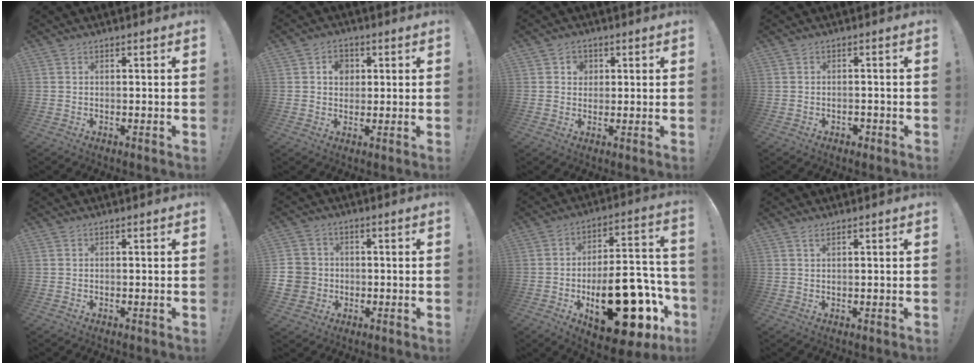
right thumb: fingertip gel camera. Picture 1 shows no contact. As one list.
[{"total": 5.0, "force": [1.2, 4.3, 2.3], "torque": [-0.021, 0.001, 0.018]}, {"total": 3.6, "force": [1.1, 3.2, 1.2], "torque": [-0.006, -0.004, 0.016]}, {"total": 1.7, "force": [-1.1, 1.1, 0.7], "torque": [-0.012, 0.001, -0.018]}, {"total": 0.0}, {"total": 8.0, "force": [-0.8, 7.6, 2.6], "torque": [-0.050, 0.014, -0.014]}, {"total": 25.4, "force": [-9.6, 11.3, 20.6], "torque": [-0.296, 0.053, -0.137]}, {"total": 1.5, "force": [0.9, 0.1, 1.2], "torque": [-0.021, -0.001, 0.016]}]